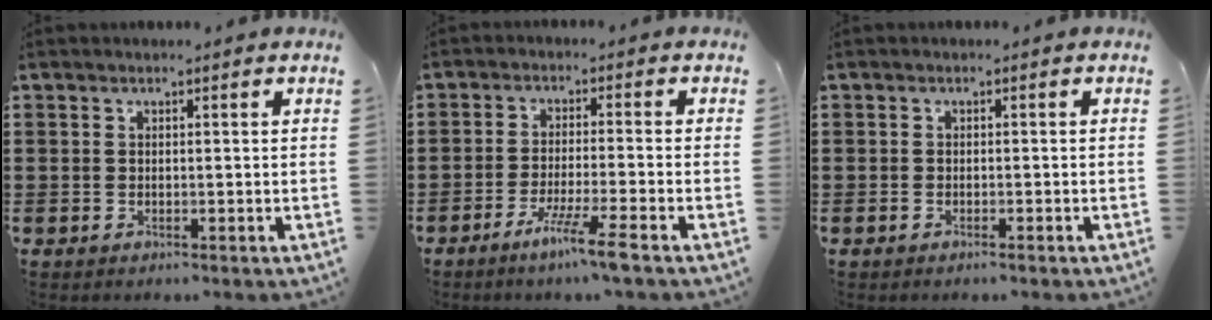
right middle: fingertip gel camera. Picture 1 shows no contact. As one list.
[{"total": 5.7, "force": [-4.1, -0.6, 3.9], "torque": [-0.073, -0.013, -0.076]}, {"total": 0.6, "force": [-0.4, 0.1, 0.4], "torque": [-0.008, -0.002, -0.007]}]